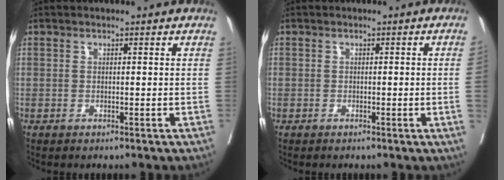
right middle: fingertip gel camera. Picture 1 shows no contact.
{"total": 1.5, "force": [-0.2, -0.4, 1.4], "torque": [-0.015, 0.000, -0.001]}